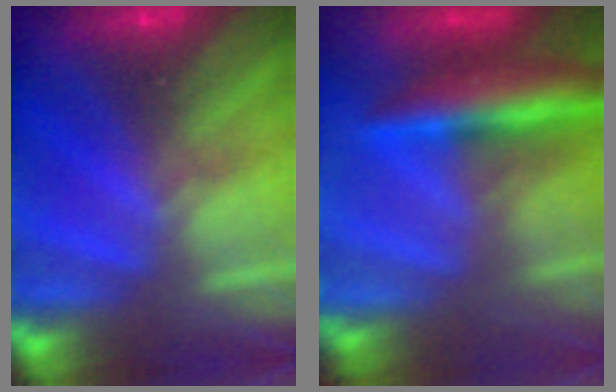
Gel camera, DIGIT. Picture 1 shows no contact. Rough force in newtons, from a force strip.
{"total": 7.7}